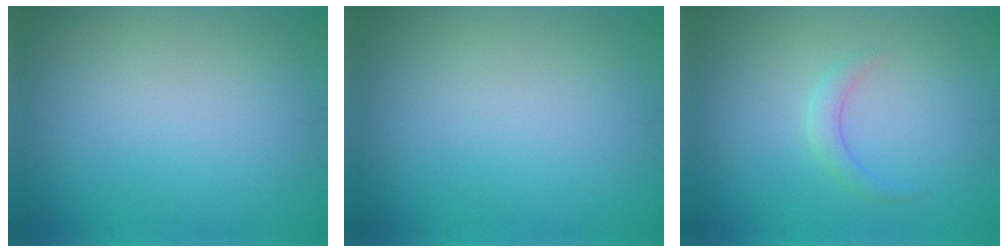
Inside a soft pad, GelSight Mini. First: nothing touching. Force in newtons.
{"total": 0.0}
{"total": 1.4, "press": 1.4, "slide": 0.1}